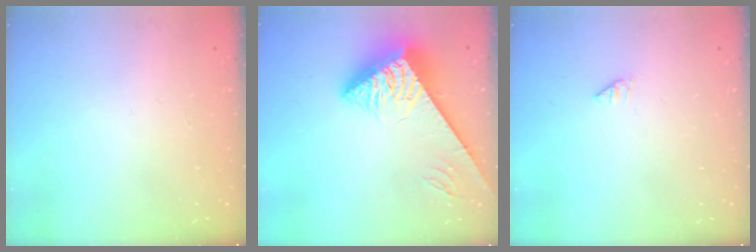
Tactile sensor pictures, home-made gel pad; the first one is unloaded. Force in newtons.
{"total": 8.8, "press": 8.8, "slide": 0.9}
{"total": 0.0}